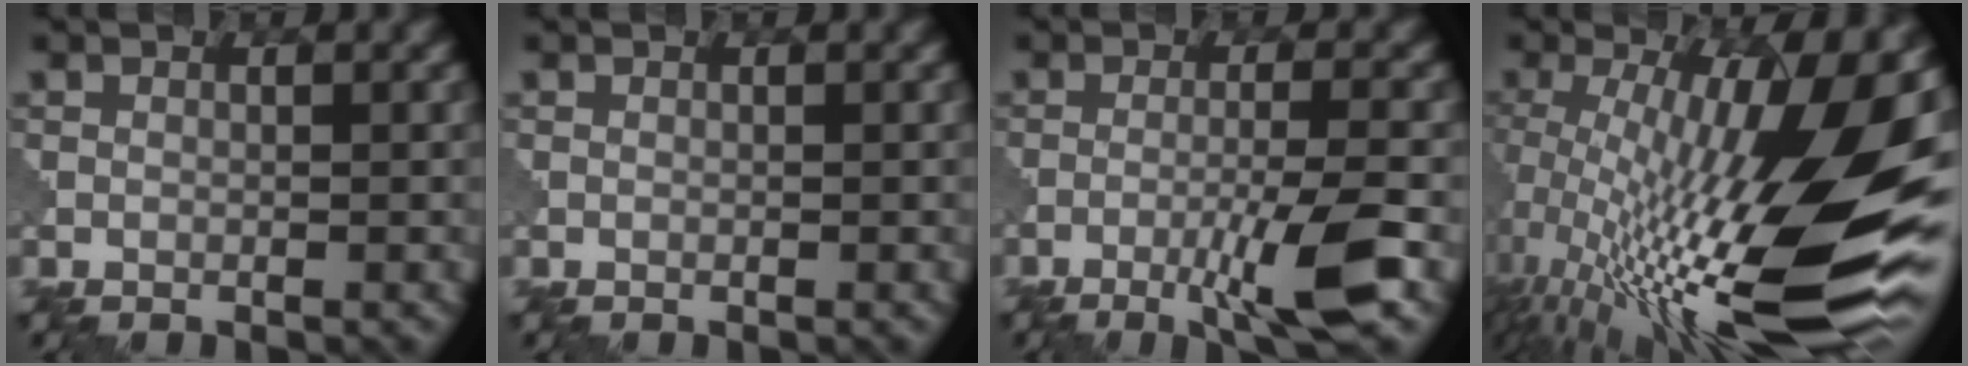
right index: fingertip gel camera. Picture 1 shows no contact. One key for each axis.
{"total": 0.0}
{"total": 5.3, "fx": -2.5, "fy": 0.3, "fz": 4.7, "tx": -0.076, "ty": 0.007, "tz": -0.053}
{"total": 19.8, "fx": -1.1, "fy": 4.9, "fz": 19.1, "tx": -0.310, "ty": -0.015, "tz": -0.019}